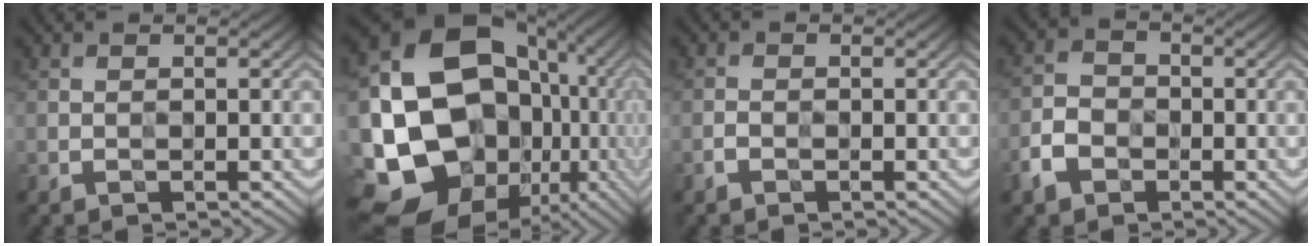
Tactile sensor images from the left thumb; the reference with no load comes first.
{"total": 21.8, "force": [-2.6, 18.3, 11.7], "torque": [-0.286, -0.033, -0.026]}
{"total": 0.9, "force": [-0.7, 0.5, 0.4], "torque": [-0.011, 0.000, -0.016]}
{"total": 4.1, "force": [-2.2, 3.0, 1.8], "torque": [-0.048, -0.004, -0.055]}